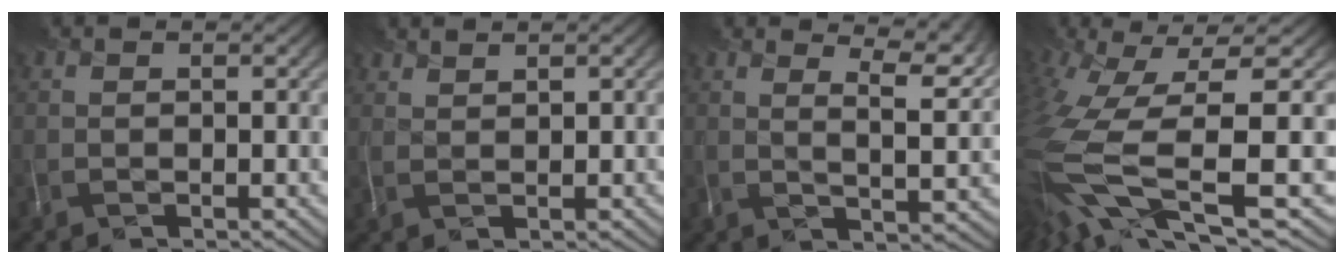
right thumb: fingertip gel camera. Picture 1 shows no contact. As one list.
[{"total": 1.7, "force": [1.7, 0.2, -0.1], "torque": [-0.004, 0.007, 0.033]}, {"total": 8.3, "force": [5.5, 2.3, 5.8], "torque": [-0.075, 0.022, 0.068]}, {"total": 14.5, "force": [-2.1, 4.4, 13.7], "torque": [-0.316, -0.023, -0.012]}]